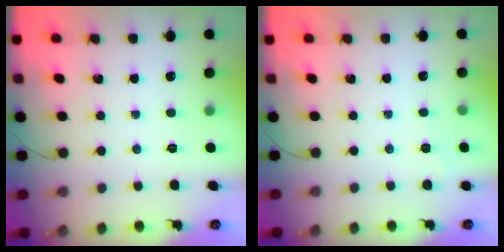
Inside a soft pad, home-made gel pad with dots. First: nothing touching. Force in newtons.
{"total": 6.9, "press": 6.7, "slide": 1.6}